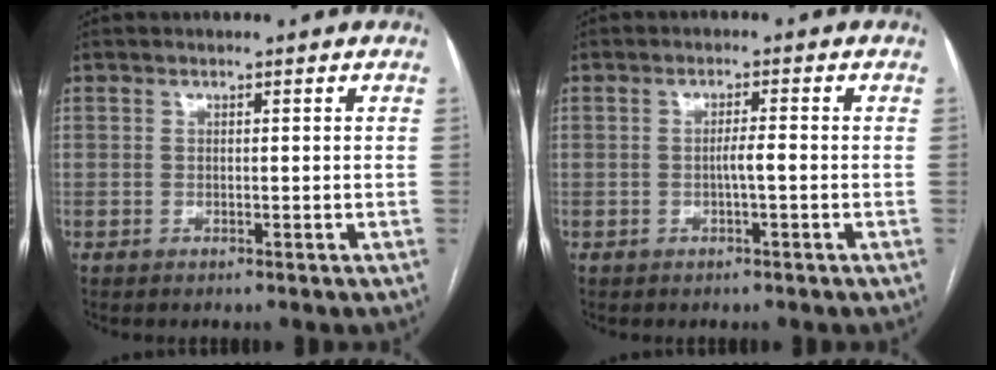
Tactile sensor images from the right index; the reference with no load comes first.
{"total": 2.1, "force": [-0.5, 0.0, 2.0], "torque": [-0.035, 0.002, -0.009]}